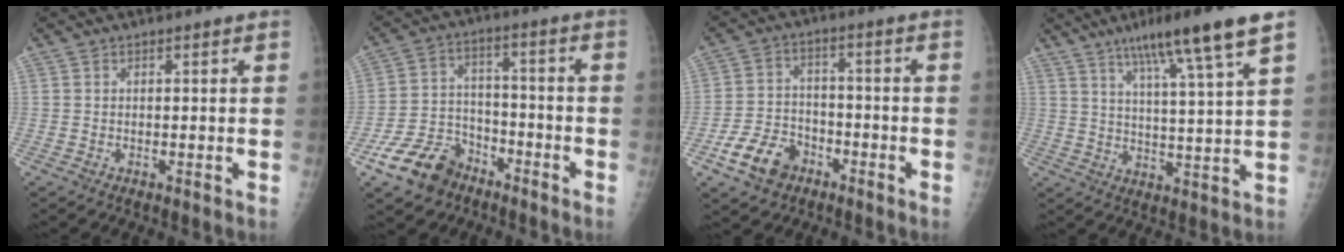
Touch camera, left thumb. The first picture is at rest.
{"total": 11.3, "force": [-7.4, 7.4, 4.1], "torque": [-0.058, 0.051, -0.133]}
{"total": 9.1, "force": [-5.0, 6.4, 4.1], "torque": [-0.060, 0.028, -0.088]}
{"total": 14.0, "force": [8.5, 0.5, 11.2], "torque": [-0.182, -0.028, 0.133]}